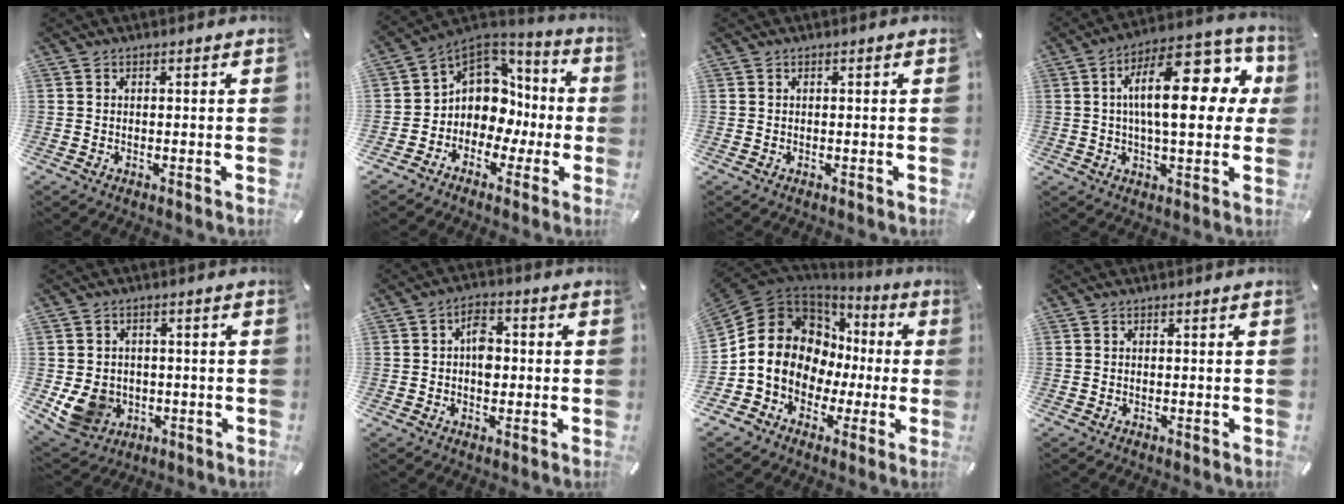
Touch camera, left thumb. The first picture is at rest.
{"total": 10.0, "force": [0.4, 9.3, 3.6], "torque": [-0.080, -0.024, 0.016]}
{"total": 0.0}
{"total": 21.8, "force": [4.7, 9.4, 19.2], "torque": [-0.295, -0.017, 0.069]}
{"total": 9.0, "force": [-1.4, 8.1, 3.7], "torque": [-0.096, 0.006, -0.025]}
{"total": 5.5, "force": [-0.2, 3.7, 4.1], "torque": [-0.053, 0.004, -0.008]}
{"total": 14.8, "force": [-0.2, 13.3, 6.3], "torque": [-0.127, -0.018, 0.003]}
{"total": 0.0}